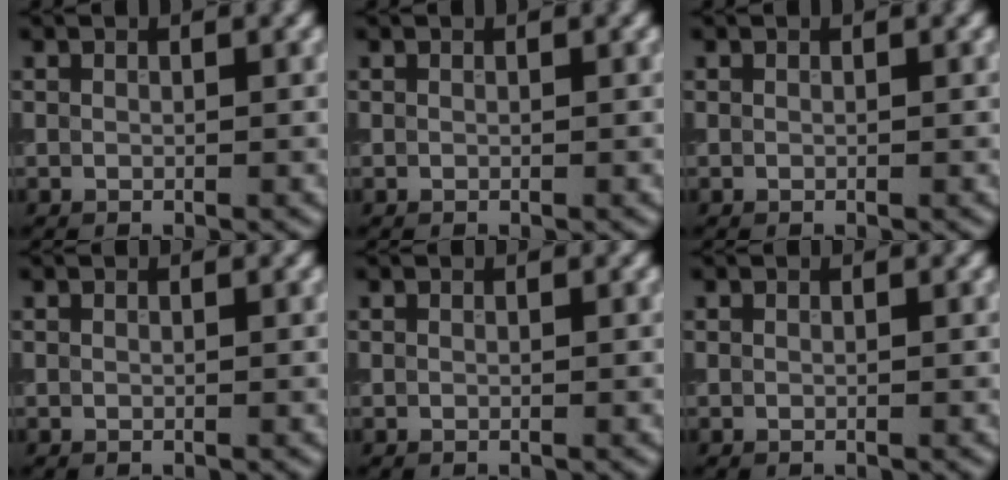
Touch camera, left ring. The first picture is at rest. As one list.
[{"total": 0.0}, {"total": 0.0}, {"total": 0.0}, {"total": 0.0}, {"total": 0.0}]